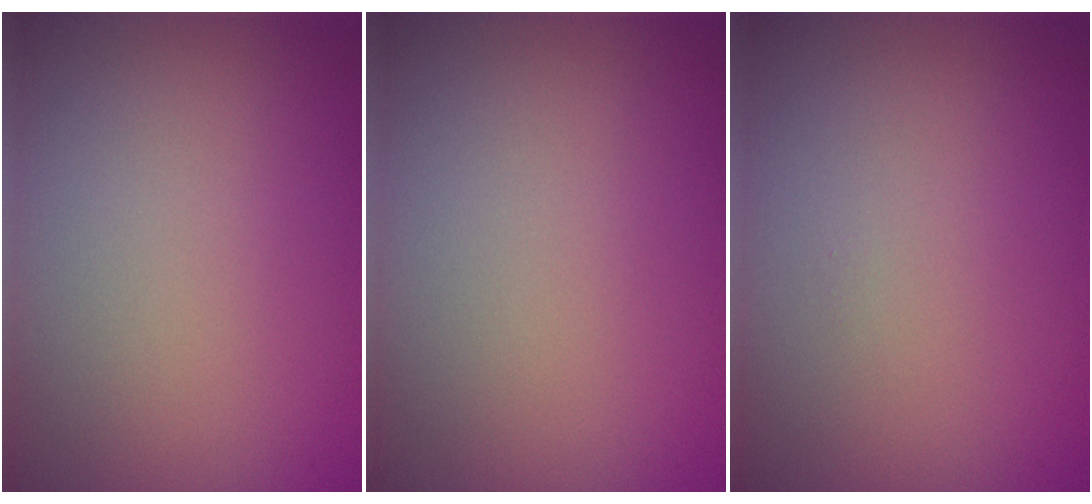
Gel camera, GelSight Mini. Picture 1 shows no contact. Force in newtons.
{"total": 0.0}
{"total": 0.0}